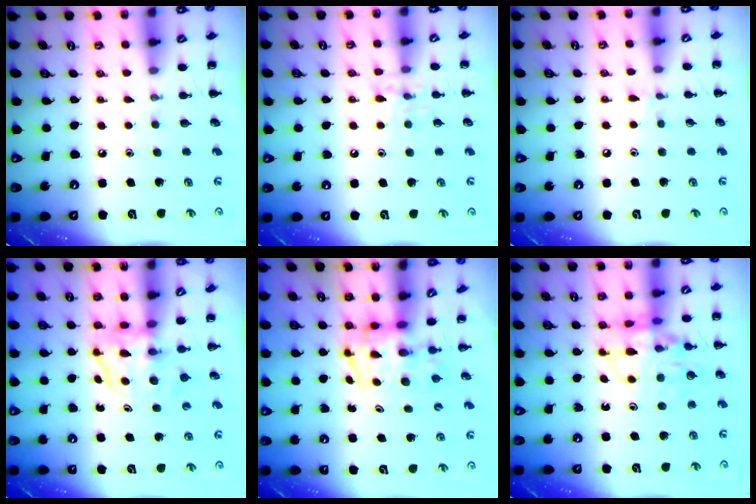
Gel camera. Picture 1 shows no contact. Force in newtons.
{"total": 7.6, "press": 7.5, "slide": 1.0}
{"total": 5.6, "press": 5.3, "slide": 2.0}
{"total": 3.7, "press": 3.7, "slide": 0.2}
{"total": 3.7, "press": 3.7, "slide": 0.6}
{"total": 13.6, "press": 13.4, "slide": 2.5}